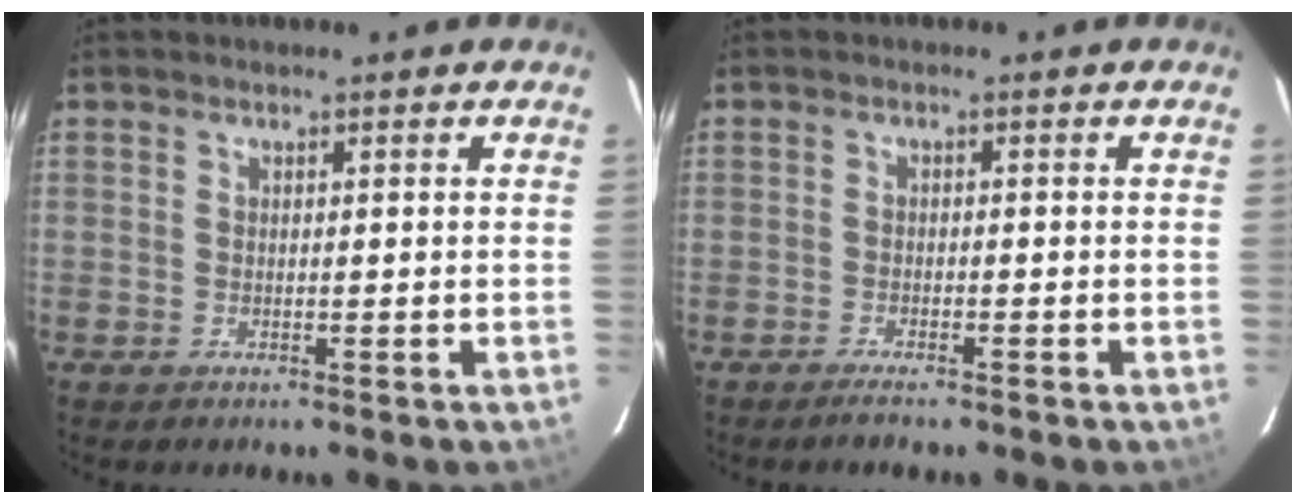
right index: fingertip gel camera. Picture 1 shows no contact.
{"total": 2.4, "force": [-2.0, 0.5, 1.2], "torque": [-0.033, -0.003, -0.038]}